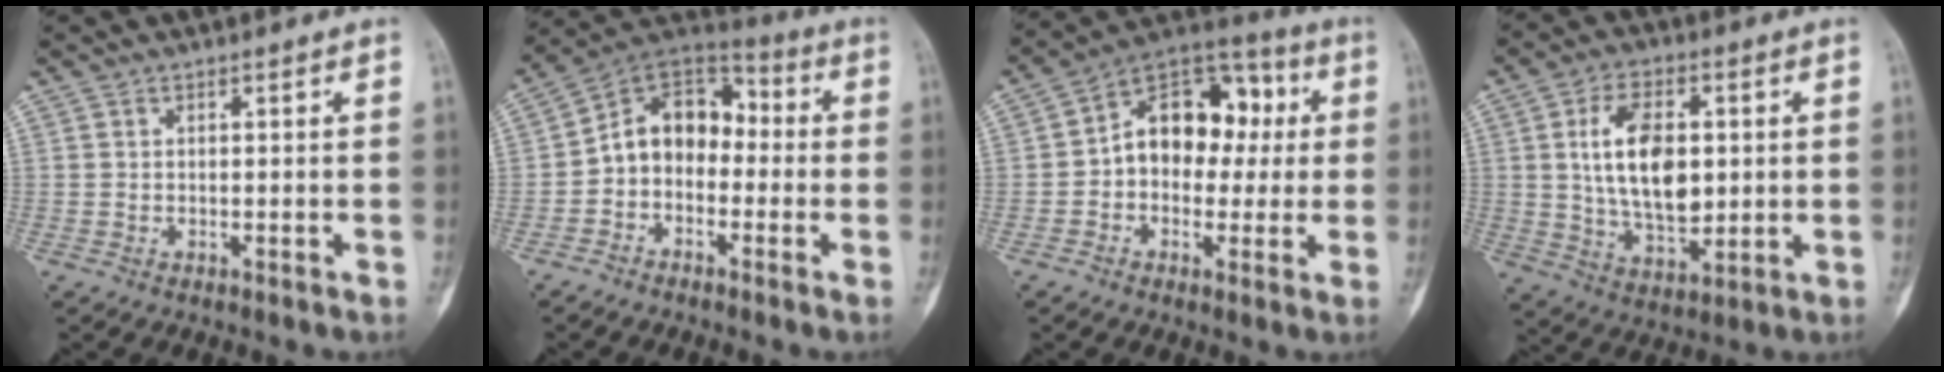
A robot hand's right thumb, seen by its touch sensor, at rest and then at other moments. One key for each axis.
{"total": 11.4, "fx": -1.5, "fy": 8.6, "fz": 7.3, "tx": -0.084, "ty": 0.056, "tz": -0.044}
{"total": 15.3, "fx": 1.3, "fy": 10.8, "fz": 10.8, "tx": -0.111, "ty": 0.041, "tz": 0.006}
{"total": 14.1, "fx": 1.9, "fy": 8.1, "fz": 11.3, "tx": -0.178, "ty": -0.010, "tz": 0.038}